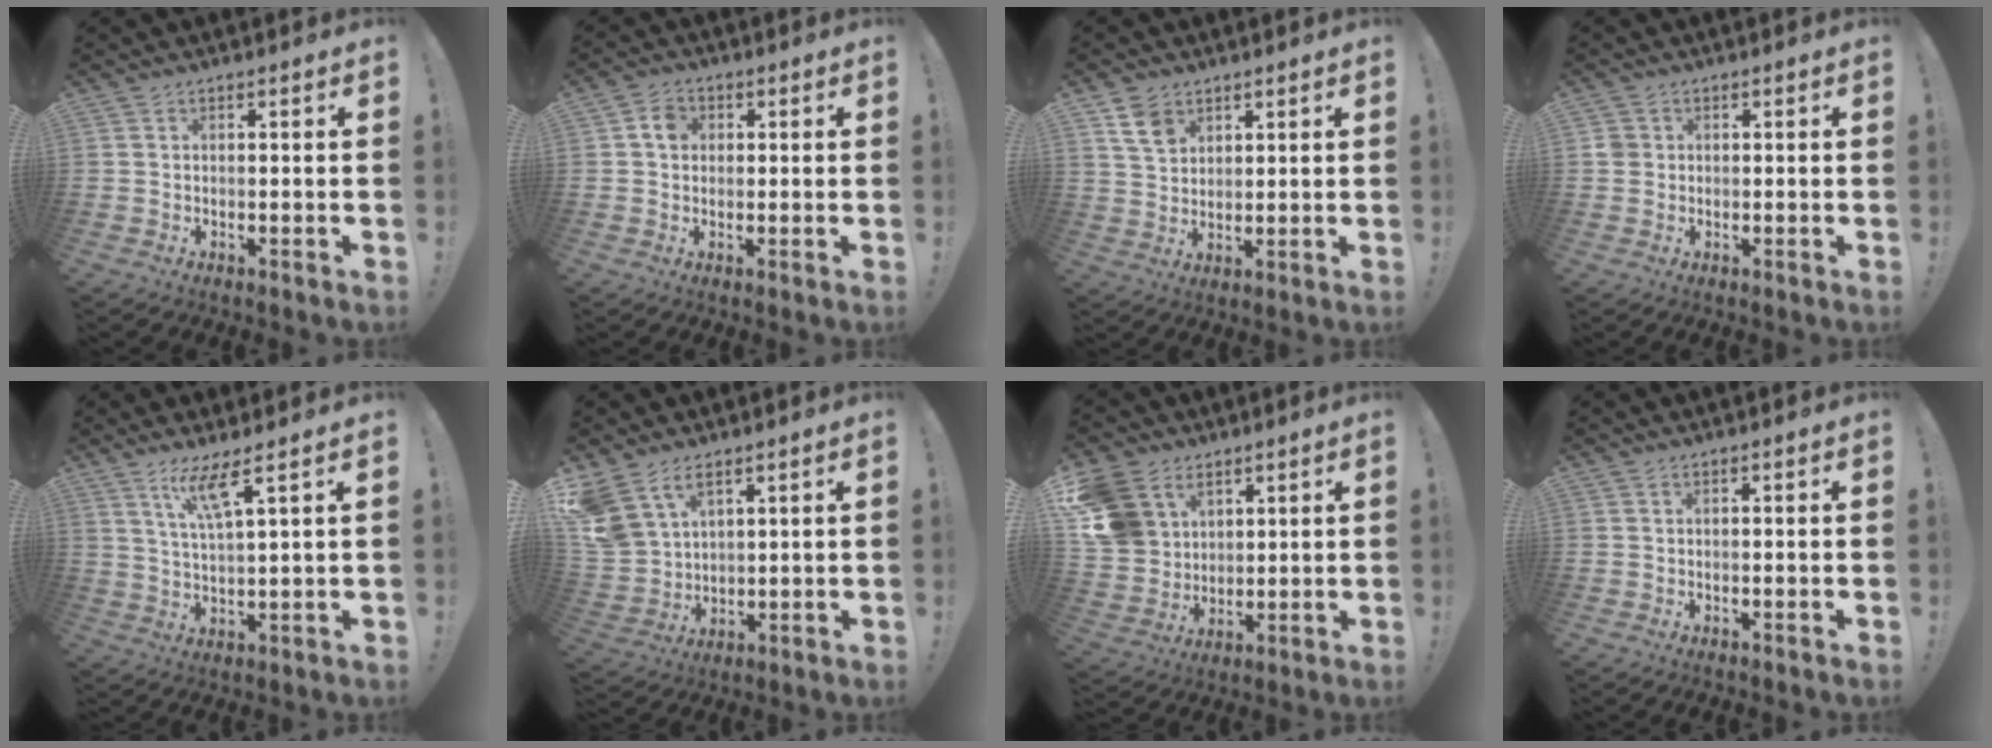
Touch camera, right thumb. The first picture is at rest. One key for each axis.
{"total": 4.5, "fx": 0.9, "fy": 3.8, "fz": 2.2, "tx": -0.025, "ty": 0.005, "tz": 0.014}
{"total": 7.8, "fx": 4.6, "fy": 5.3, "fz": 3.3, "tx": -0.049, "ty": -0.020, "tz": 0.091}
{"total": 2.3, "fx": 0.3, "fy": 2.1, "fz": 0.8, "tx": -0.007, "ty": 0.004, "tz": 0.006}
{"total": 8.6, "fx": 5.2, "fy": 0.9, "fz": 6.8, "tx": -0.124, "ty": -0.019, "tz": 0.085}
{"total": 10.3, "fx": 6.7, "fy": 6.3, "fz": 4.6, "tx": -0.099, "ty": -0.043, "tz": 0.137}
{"total": 13.8, "fx": 7.1, "fy": 10.6, "fz": 5.2, "tx": -0.109, "ty": -0.034, "tz": 0.145}
{"total": 0.0}